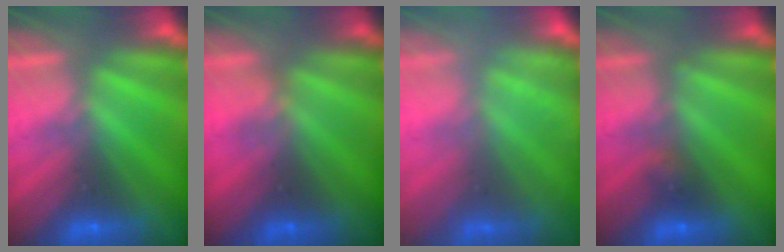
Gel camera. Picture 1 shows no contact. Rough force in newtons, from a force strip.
{"total": 3.9}
{"total": 2.4}
{"total": 2.3}